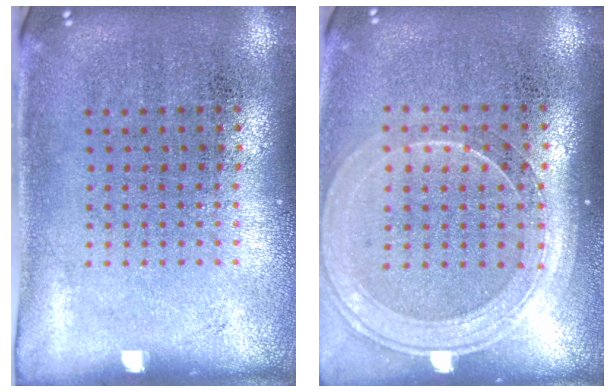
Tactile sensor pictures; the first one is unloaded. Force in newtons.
{"total": 1.8, "press": 1.6, "slide": 0.8}